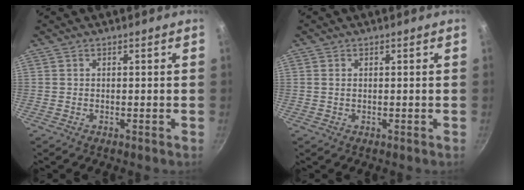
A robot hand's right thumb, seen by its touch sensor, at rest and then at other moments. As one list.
[{"total": 0.9, "force": [0.2, 0.5, 0.6], "torque": [-0.012, 0.001, 0.003]}]